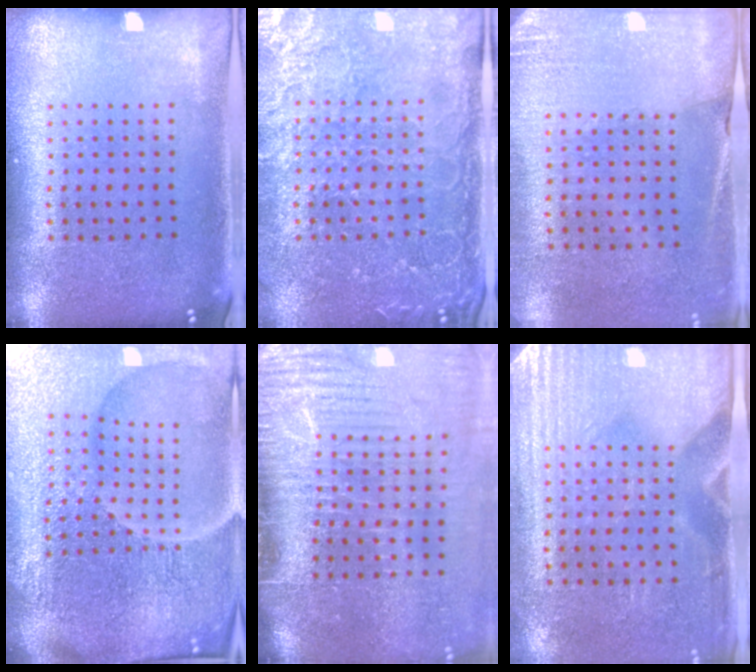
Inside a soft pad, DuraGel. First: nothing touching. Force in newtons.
{"total": 4.1, "press": 3.9, "slide": 1.3}
{"total": 2.6, "press": 2.3, "slide": 1.1}
{"total": 7.2, "press": 6.3, "slide": 3.4}
{"total": 5.0, "press": 4.2, "slide": 2.8}
{"total": 2.9, "press": 2.6, "slide": 1.5}